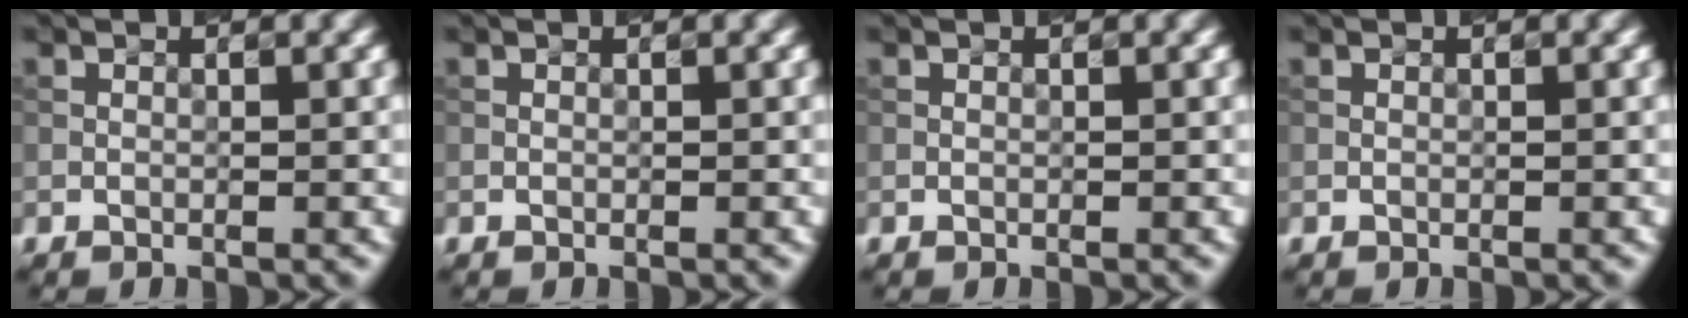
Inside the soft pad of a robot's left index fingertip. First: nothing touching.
{"total": 0.0}
{"total": 0.0}
{"total": 0.0}